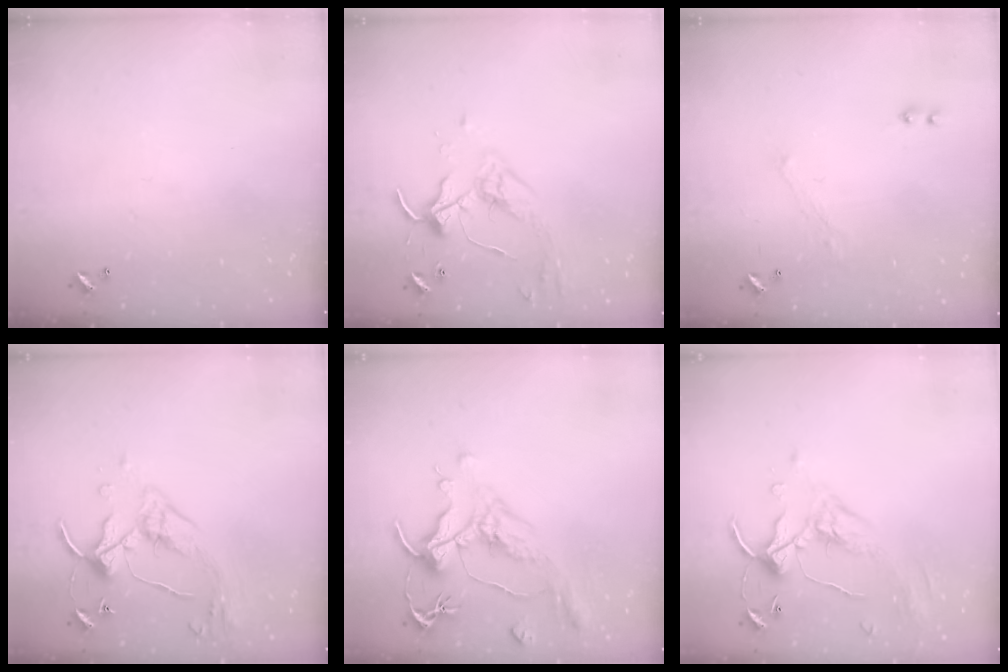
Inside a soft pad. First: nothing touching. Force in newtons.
{"total": 3.5, "press": 3.4, "slide": 0.8}
{"total": 1.0, "press": 0.9, "slide": 0.5}
{"total": 6.7, "press": 6.6, "slide": 1.1}
{"total": 1.1, "press": 0.0, "slide": 1.1}
{"total": 1.1, "press": 0.5, "slide": 1.0}